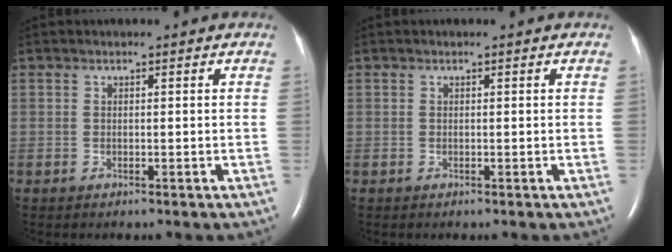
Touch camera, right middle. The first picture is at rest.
{"total": 0.0}